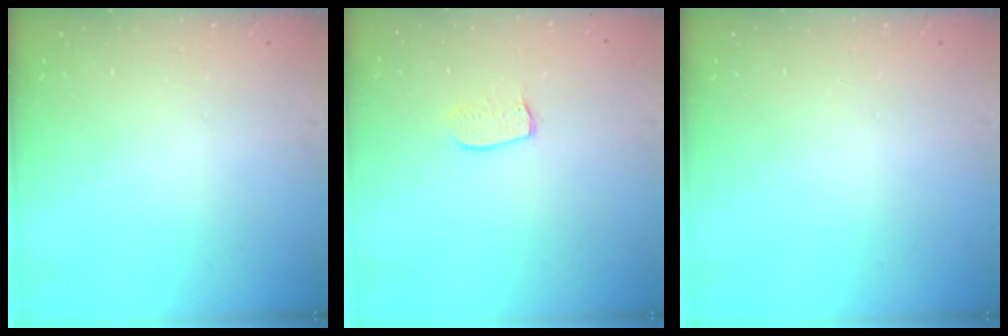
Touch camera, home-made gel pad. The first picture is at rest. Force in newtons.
{"total": 6.6, "press": 6.6, "slide": 0.4}
{"total": 0.0}